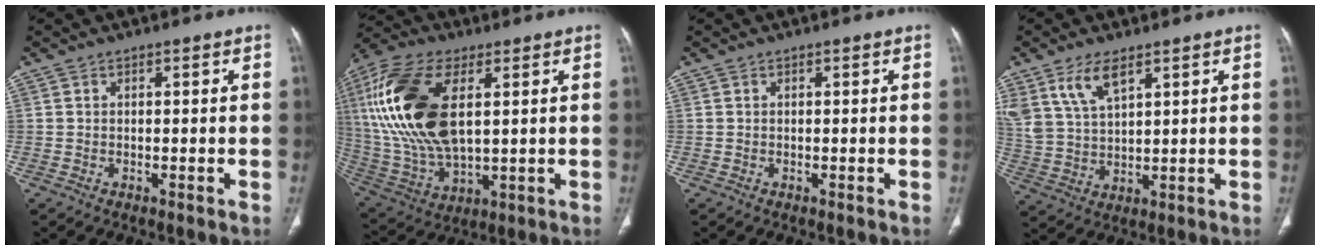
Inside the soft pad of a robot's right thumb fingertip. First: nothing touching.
{"total": 22.7, "force": [5.1, 11.5, 18.9], "torque": [-0.405, -0.012, 0.097]}
{"total": 0.0}
{"total": 8.5, "force": [5.2, 3.7, 5.6], "torque": [-0.111, -0.016, 0.115]}